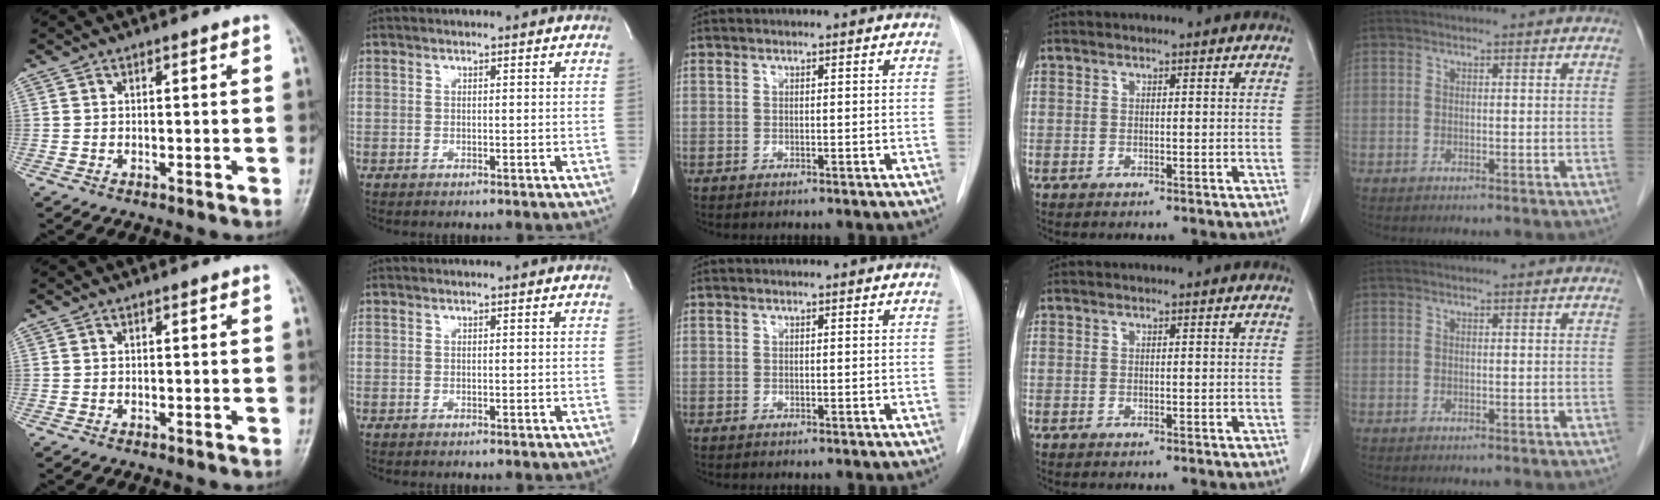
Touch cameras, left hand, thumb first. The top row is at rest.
{}